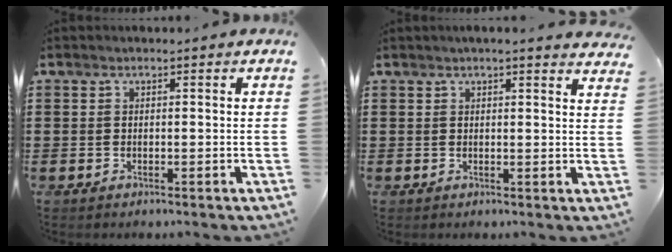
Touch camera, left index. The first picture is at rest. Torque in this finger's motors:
{"motor_torque": [0.54, -0.52, 0.02, 0.02]}